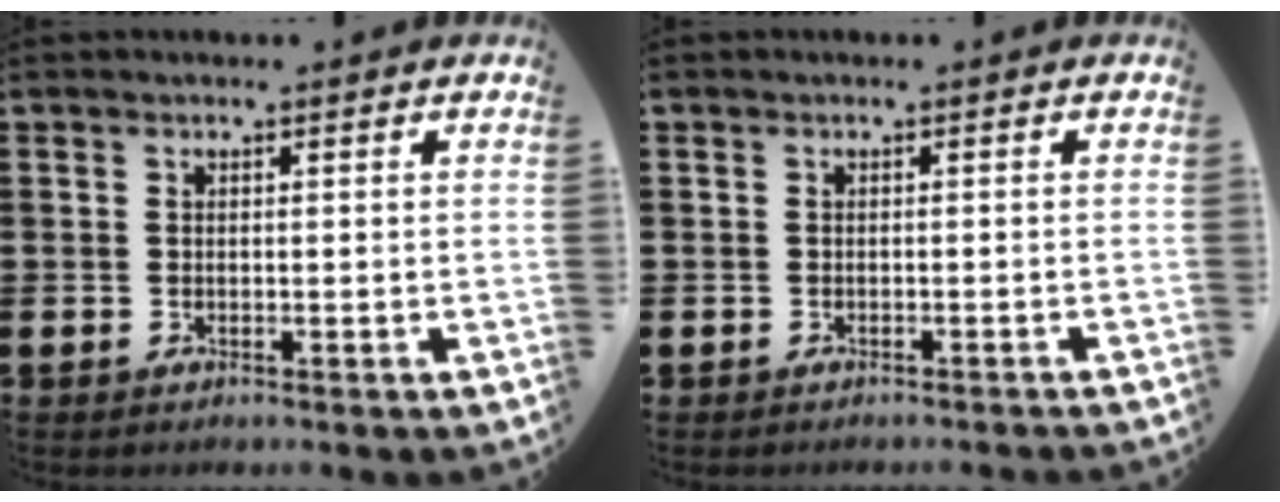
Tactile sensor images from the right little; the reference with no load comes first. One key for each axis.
{"total": 0.5, "fx": -0.5, "fy": -0.1, "fz": 0.0, "tx": 0.000, "ty": -0.002, "tz": -0.011}